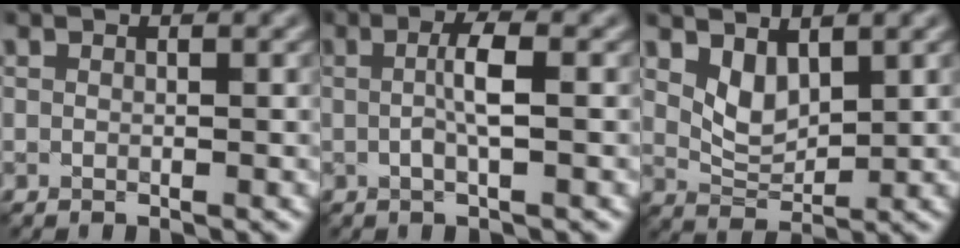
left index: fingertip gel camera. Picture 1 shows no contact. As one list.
[{"total": 2.5, "force": [0.0, 0.4, 2.5], "torque": [-0.048, 0.004, -0.001]}, {"total": 2.7, "force": [1.6, 1.4, 1.7], "torque": [-0.037, -0.010, 0.035]}]